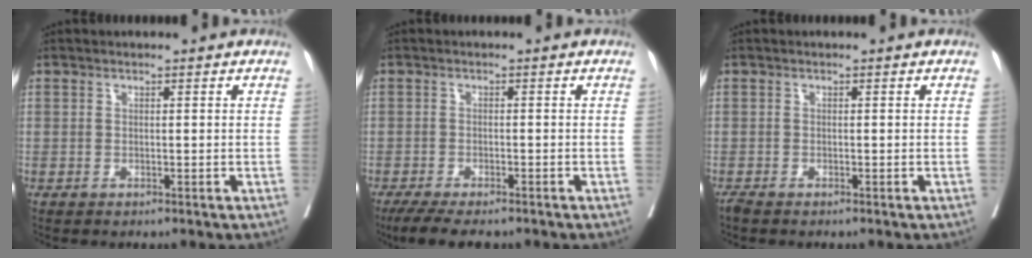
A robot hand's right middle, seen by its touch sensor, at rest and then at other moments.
{"total": 7.5, "force": [-6.1, 1.8, 4.1], "torque": [-0.057, -0.012, -0.095]}
{"total": 0.8, "force": [-0.8, 0.1, 0.3], "torque": [-0.015, -0.004, -0.016]}